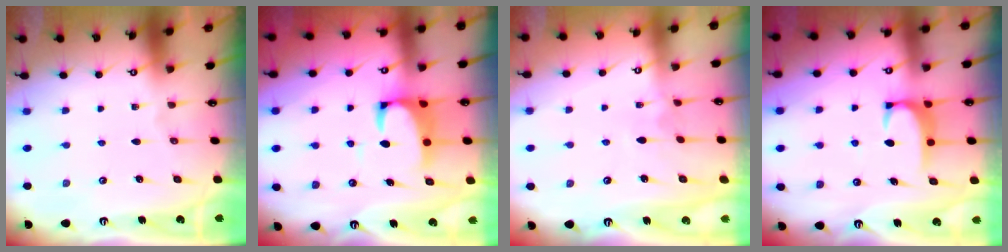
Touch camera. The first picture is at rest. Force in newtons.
{"total": 3.5, "press": 3.3, "slide": 1.0}
{"total": 3.8, "press": 3.8, "slide": 0.1}
{"total": 2.1, "press": 2.1, "slide": 0.5}